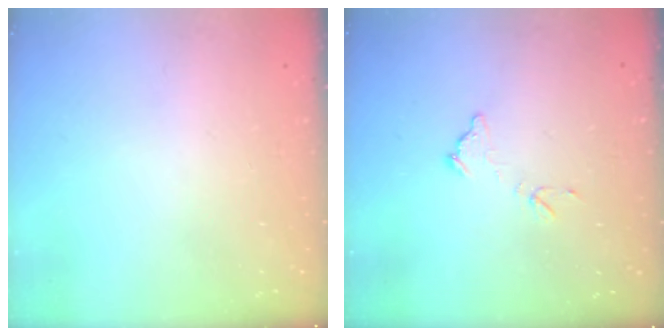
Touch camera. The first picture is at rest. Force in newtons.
{"total": 7.4, "press": 7.4, "slide": 0.4}